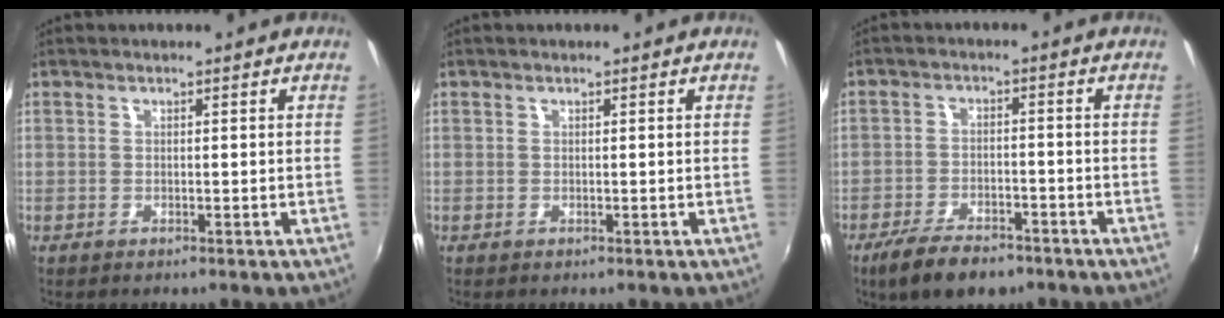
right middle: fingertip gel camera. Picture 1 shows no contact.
{"total": 0.0}
{"total": 9.3, "force": [-6.8, 3.8, 5.1], "torque": [-0.123, -0.014, -0.116]}